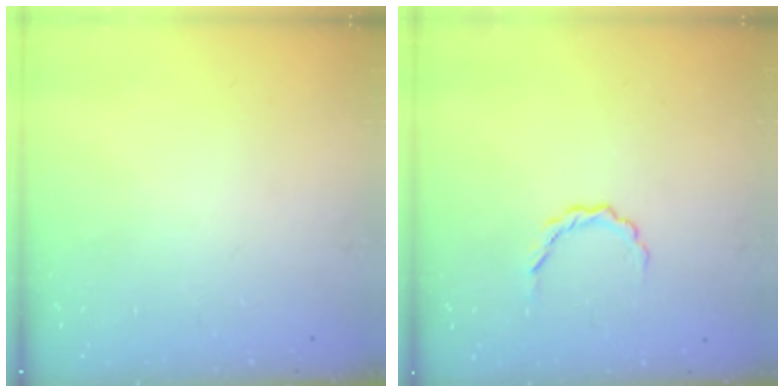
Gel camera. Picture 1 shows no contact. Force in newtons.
{"total": 4.0, "press": 3.9, "slide": 0.8}